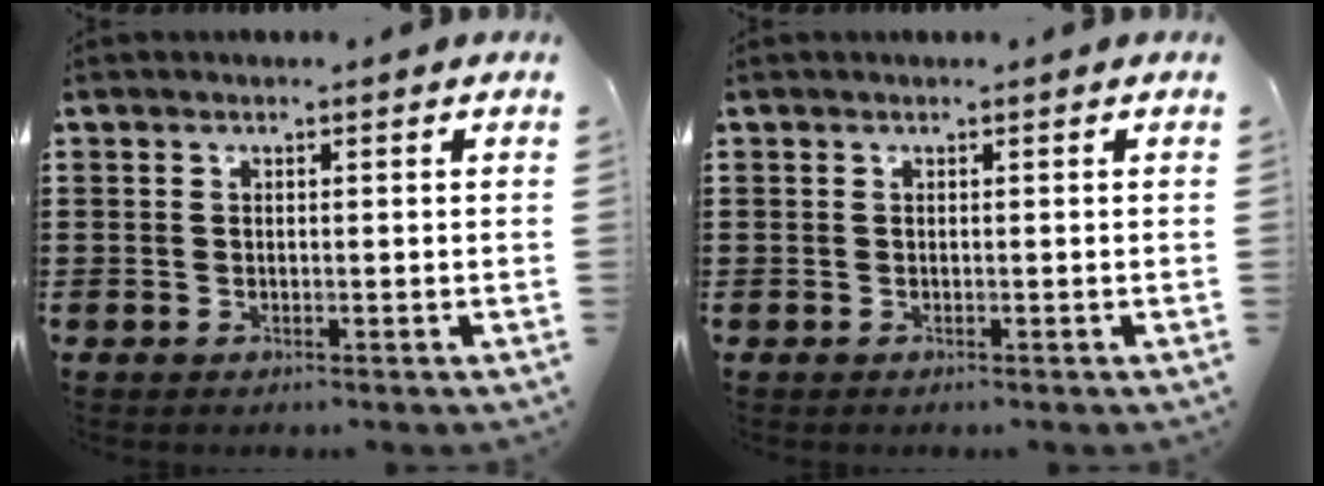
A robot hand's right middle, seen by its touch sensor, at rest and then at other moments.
{"total": 0.0}